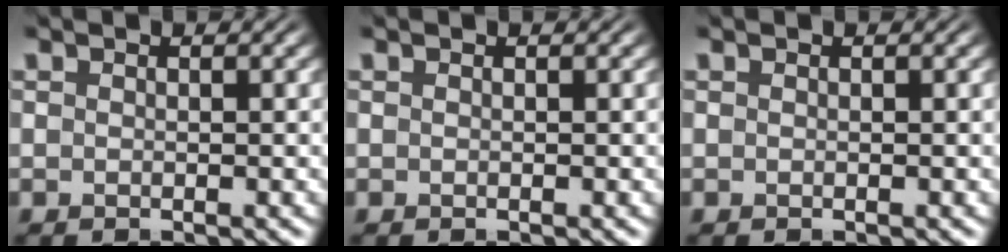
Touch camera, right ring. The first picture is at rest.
{"total": 0.0}
{"total": 0.0}